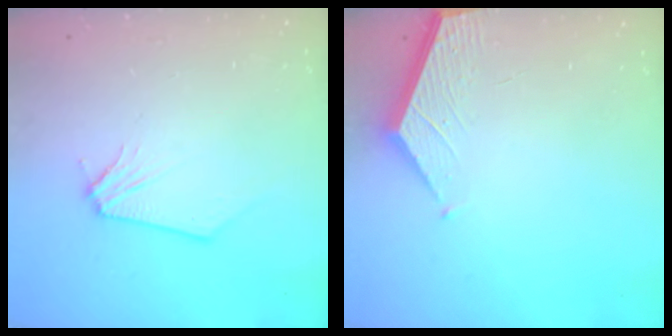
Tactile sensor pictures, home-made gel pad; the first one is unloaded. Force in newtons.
{"total": 2.2, "press": 2.2, "slide": 0.2}